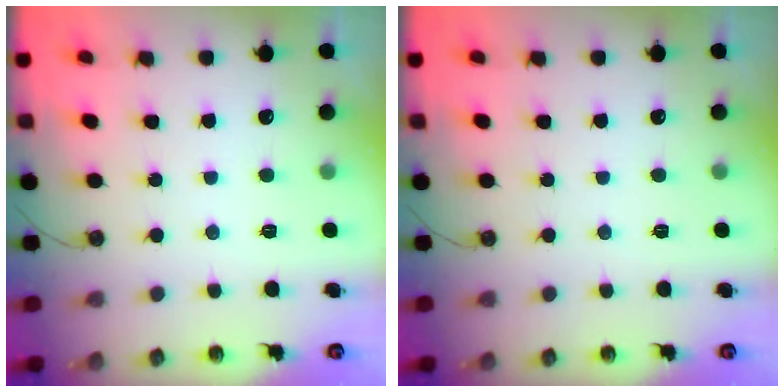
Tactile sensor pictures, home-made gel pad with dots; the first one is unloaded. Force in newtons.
{"total": 0.0}